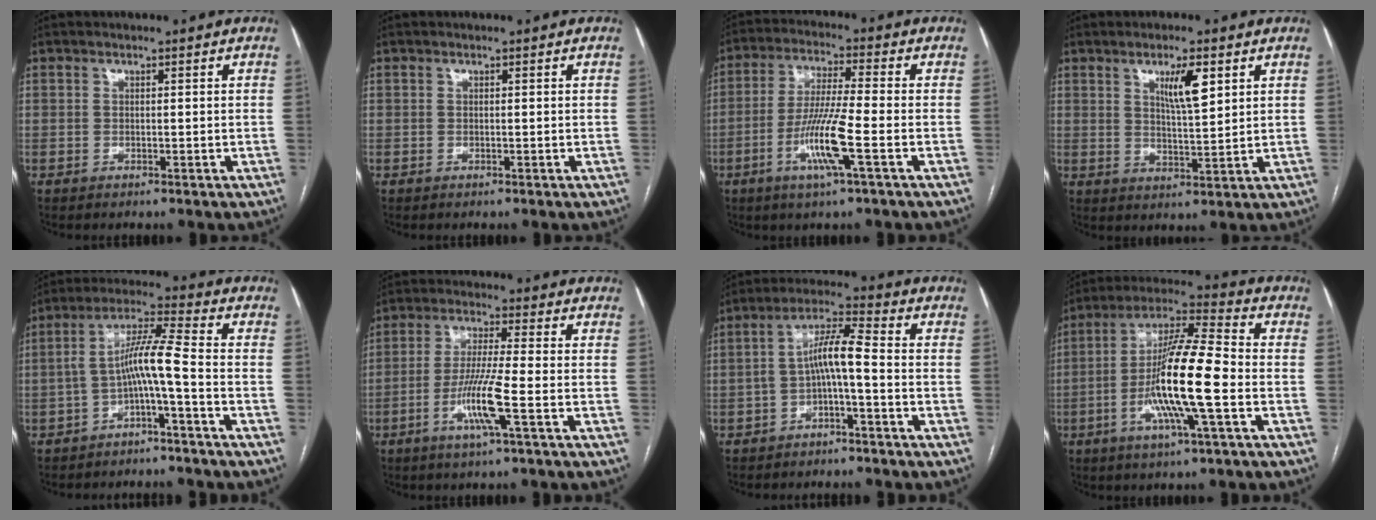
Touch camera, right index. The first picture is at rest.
{"total": 0.0}
{"total": 9.8, "force": [-3.4, -0.3, 9.2], "torque": [-0.183, -0.010, -0.069]}
{"total": 5.9, "force": [2.8, 1.0, 5.1], "torque": [-0.089, -0.003, 0.049]}
{"total": 7.4, "force": [-2.4, -0.1, 7.0], "torque": [-0.129, 0.031, -0.043]}
{"total": 8.3, "force": [-3.0, -0.6, 7.8], "torque": [-0.153, -0.010, -0.061]}
{"total": 6.6, "force": [-1.5, 0.8, 6.4], "torque": [-0.120, 0.029, -0.028]}
{"total": 15.0, "force": [-3.6, 0.7, 14.5], "torque": [-0.274, -0.001, -0.070]}